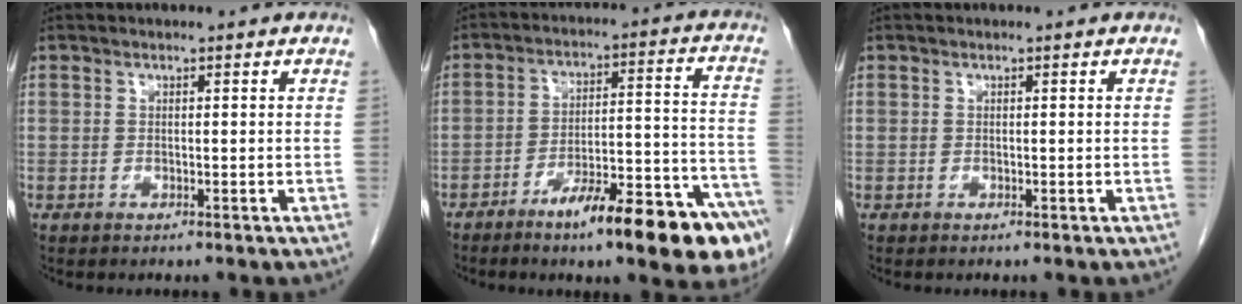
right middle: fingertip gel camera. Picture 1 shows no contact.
{"total": 17.9, "force": [-11.4, 1.6, 13.6], "torque": [-0.135, 0.025, -0.170]}
{"total": 0.0}